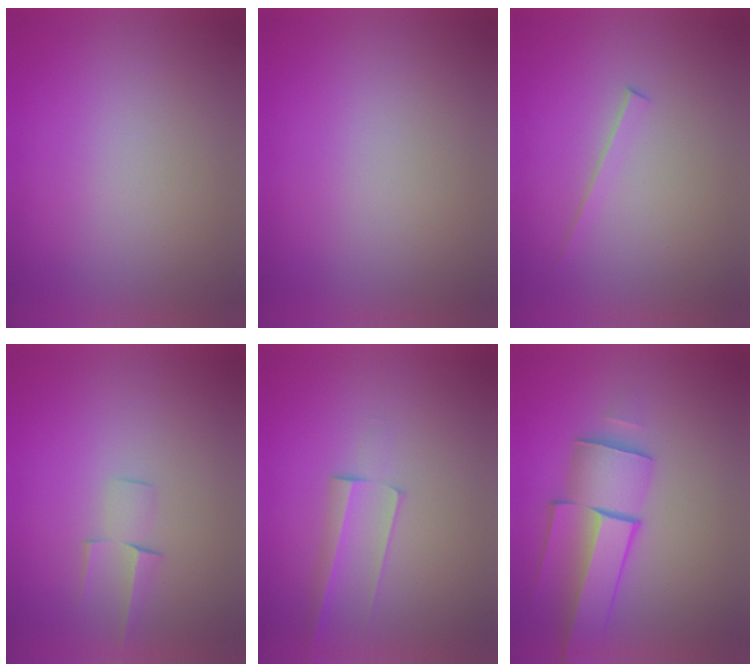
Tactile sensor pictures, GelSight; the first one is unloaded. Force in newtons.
{"total": 0.0}
{"total": 1.5}
{"total": 2.1}
{"total": 2.5}
{"total": 6.2}